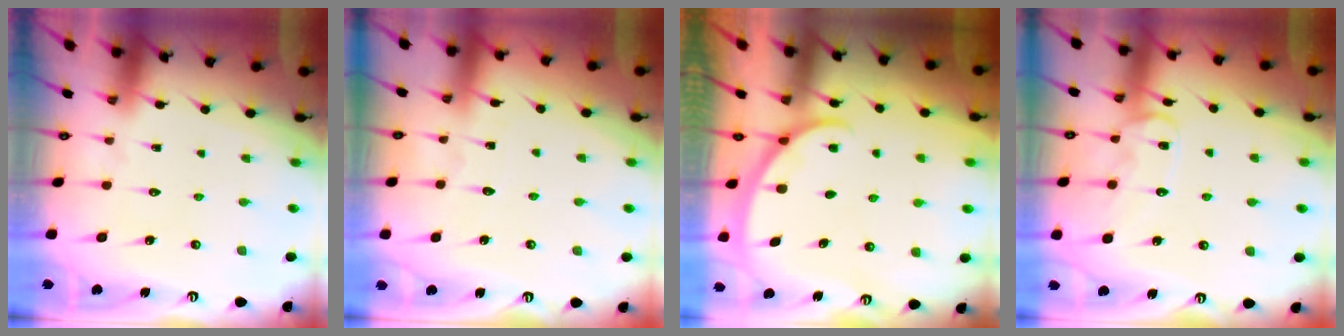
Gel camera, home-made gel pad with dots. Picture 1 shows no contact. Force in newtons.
{"total": 2.7, "press": 2.7, "slide": 0.2}
{"total": 2.5, "press": 2.5, "slide": 0.2}
{"total": 11.4, "press": 11.4, "slide": 1.0}